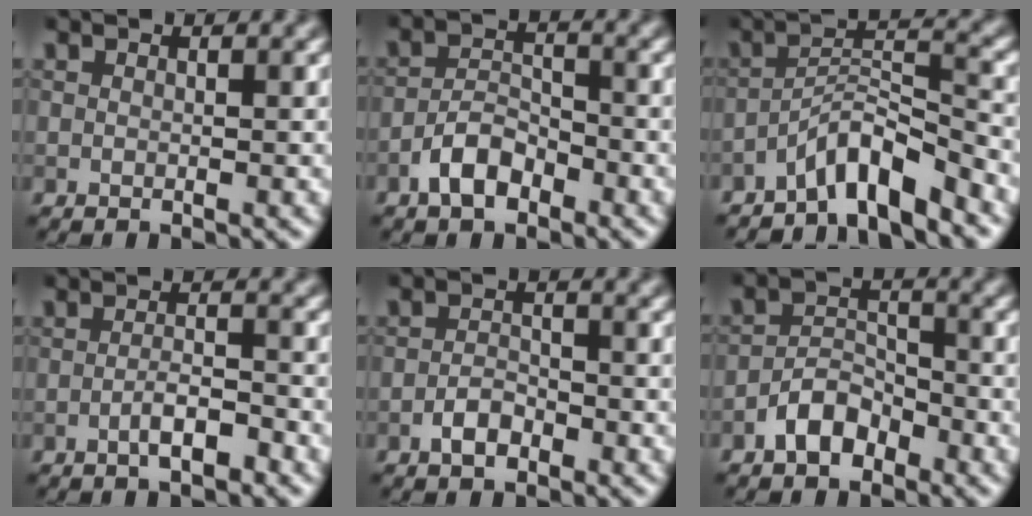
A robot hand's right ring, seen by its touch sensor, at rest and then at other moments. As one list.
[{"total": 3.4, "force": [-2.2, 1.7, 2.1], "torque": [-0.036, 0.009, -0.045]}, {"total": 5.3, "force": [-4.1, 0.8, 3.3], "torque": [-0.050, 0.012, -0.079]}, {"total": 2.5, "force": [-1.3, 0.6, 2.0], "torque": [-0.033, 0.006, -0.025]}, {"total": 2.0, "force": [-1.2, 0.9, 1.2], "torque": [-0.021, 0.004, -0.025]}, {"total": 3.3, "force": [-2.3, 1.7, 1.6], "torque": [-0.025, 0.011, -0.047]}]